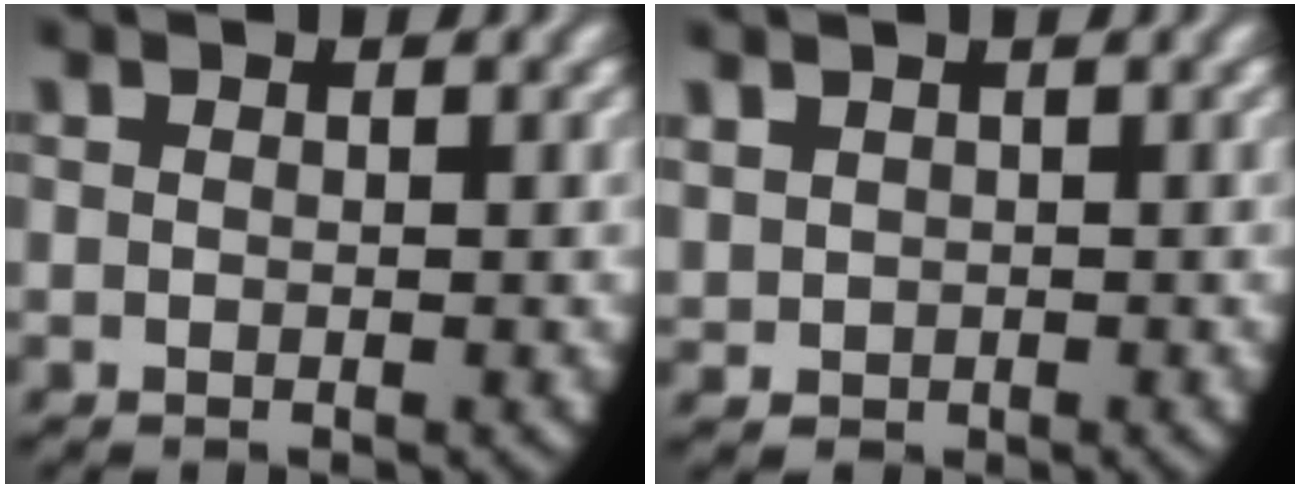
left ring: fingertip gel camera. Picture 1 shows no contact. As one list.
[{"total": 2.0, "force": [0.5, 1.8, 0.6], "torque": [-0.030, -0.016, 0.024]}]